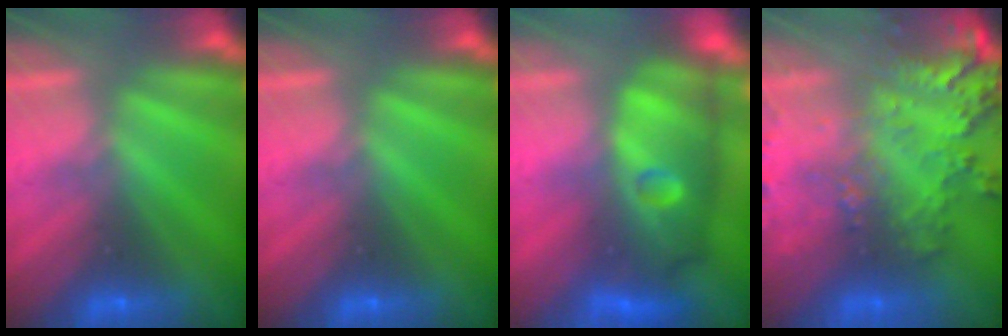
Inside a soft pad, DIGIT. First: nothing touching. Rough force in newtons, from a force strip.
{"total": 0.0}
{"total": 7.8}
{"total": 7.3}